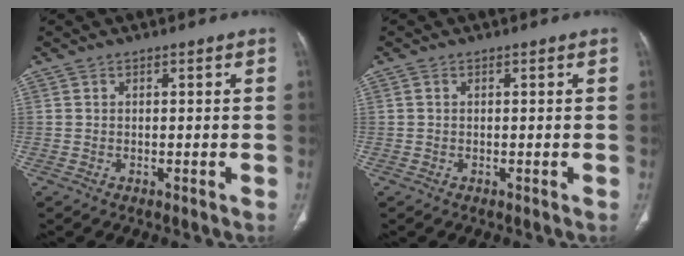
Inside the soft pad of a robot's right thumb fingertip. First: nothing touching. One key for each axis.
{"total": 0.0}